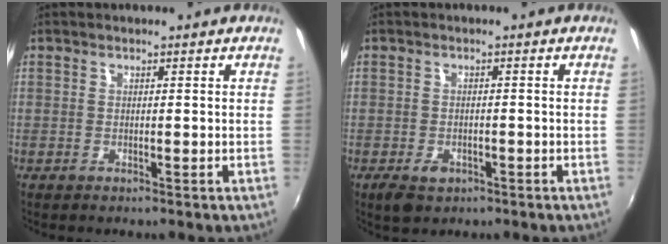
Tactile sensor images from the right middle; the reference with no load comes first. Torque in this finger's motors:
{"motor_torque": [0.55, -0.44, 0.25, 0.05]}